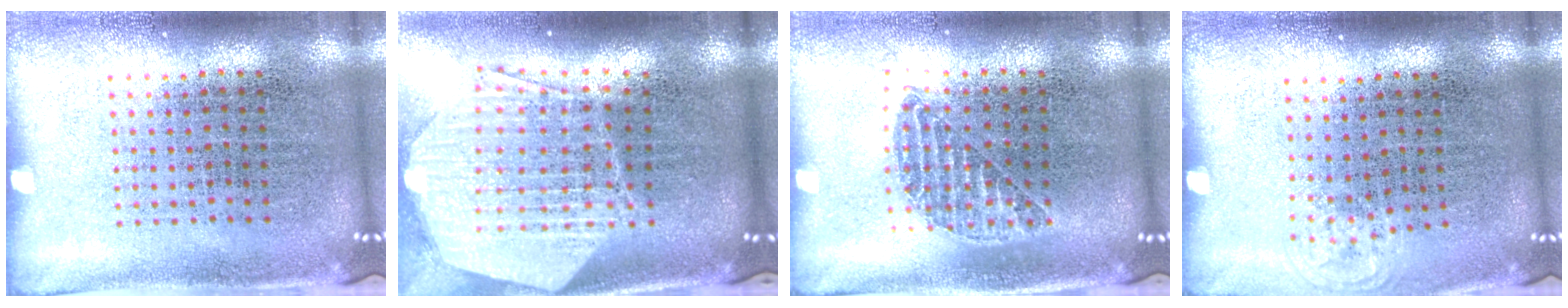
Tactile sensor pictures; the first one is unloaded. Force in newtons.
{"total": 2.9, "press": 2.3, "slide": 1.8}
{"total": 1.1, "press": 1.0, "slide": 0.5}
{"total": 0.6, "press": 0.5, "slide": 0.3}